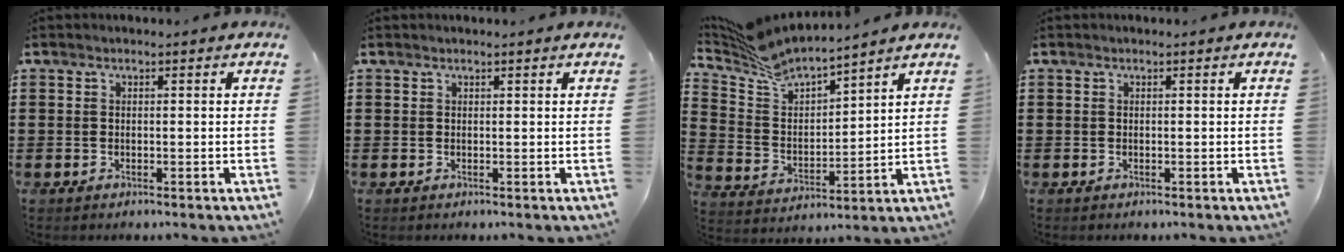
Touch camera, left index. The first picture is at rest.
{"total": 0.0}
{"total": 7.2, "force": [6.8, 0.9, 2.3], "torque": [-0.076, -0.035, 0.117]}
{"total": 0.0}